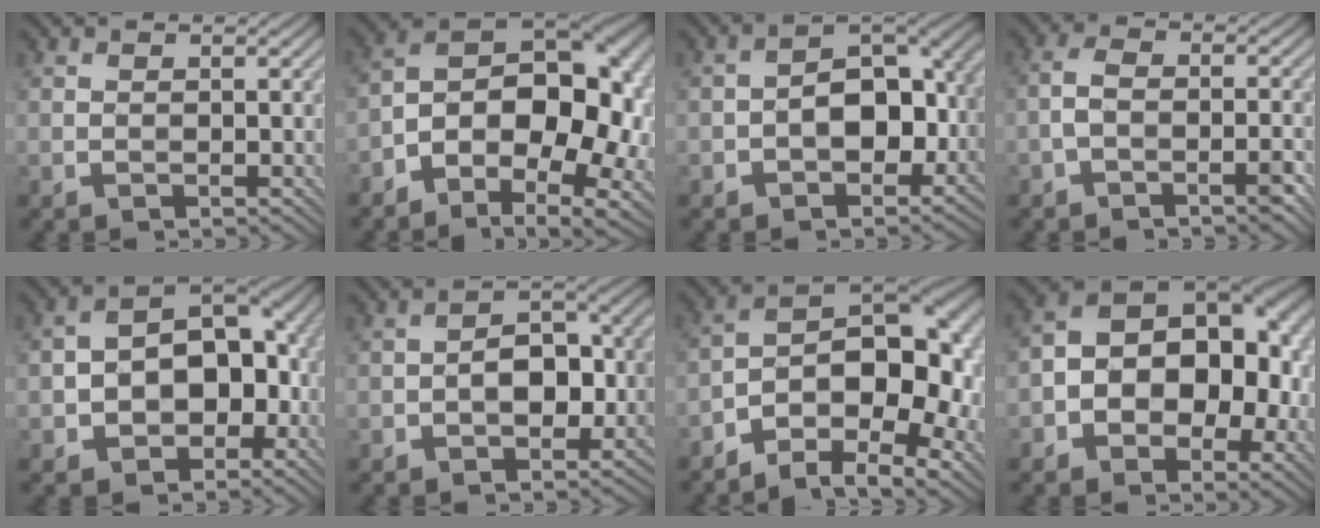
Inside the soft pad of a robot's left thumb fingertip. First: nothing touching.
{"total": 16.6, "force": [-4.2, 9.4, 13.0], "torque": [-0.214, -0.004, -0.061]}
{"total": 9.7, "force": [-2.5, 6.1, 7.2], "torque": [-0.101, -0.001, -0.049]}
{"total": 4.0, "force": [-2.0, 1.6, 3.0], "torque": [-0.058, 0.008, -0.044]}
{"total": 13.9, "force": [-2.4, 9.2, 10.1], "torque": [-0.154, -0.005, -0.042]}
{"total": 6.7, "force": [-2.1, 4.1, 4.8], "torque": [-0.060, 0.004, -0.041]}
{"total": 13.9, "force": [-5.5, 6.5, 11.0], "torque": [-0.163, -0.002, -0.100]}
{"total": 13.3, "force": [-1.4, 9.2, 9.6], "torque": [-0.141, -0.001, -0.029]}